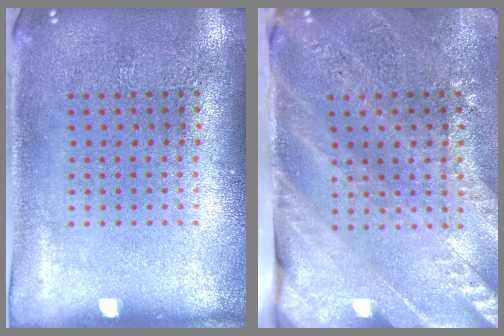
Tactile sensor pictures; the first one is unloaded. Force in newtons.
{"total": 3.4, "press": 2.9, "slide": 1.8}